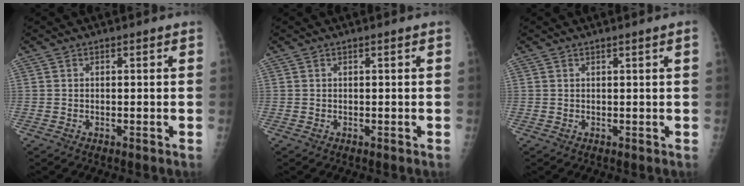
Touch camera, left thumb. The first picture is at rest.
{"total": 0.0}
{"total": 1.1, "force": [0.5, -0.4, 0.9], "torque": [-0.022, -0.005, 0.014]}